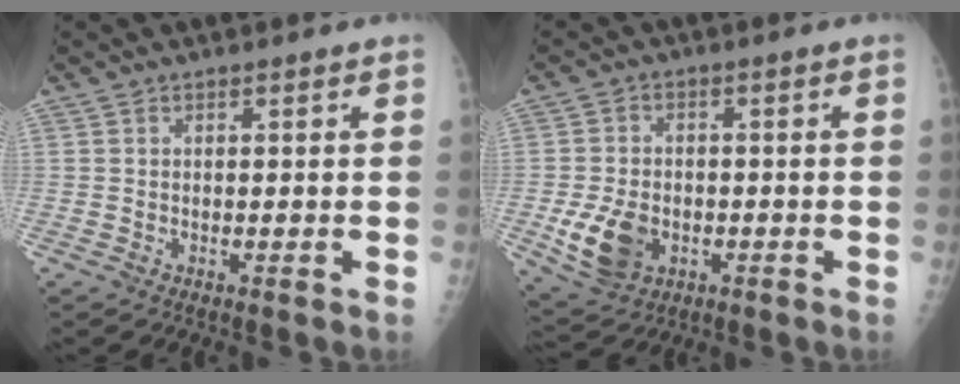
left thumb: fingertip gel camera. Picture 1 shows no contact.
{"total": 9.3, "force": [-2.4, 6.8, 5.9], "torque": [-0.097, 0.002, -0.034]}